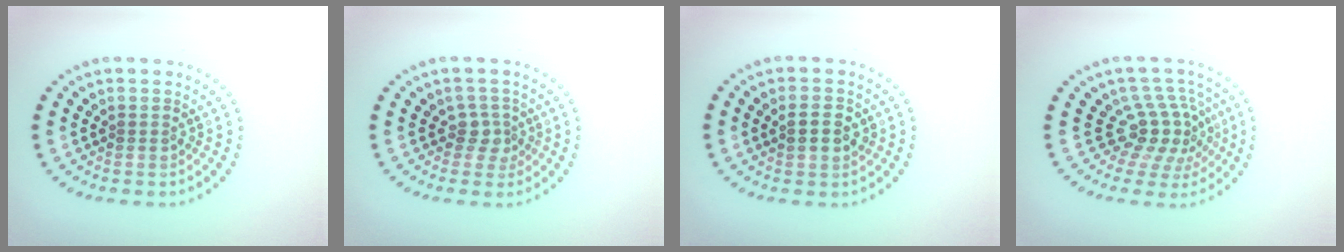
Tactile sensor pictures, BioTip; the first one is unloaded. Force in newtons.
{"total": 1.9, "press": 1.4, "slide": 1.2}
{"total": 2.5, "press": 2.4, "slide": 0.2}
{"total": 4.1, "press": 2.8, "slide": 3.0}